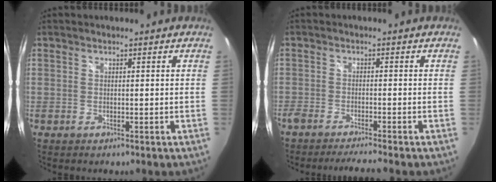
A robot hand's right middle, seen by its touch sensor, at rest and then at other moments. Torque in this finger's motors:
{"motor_torque": [1.12, -1.02, 0.51, 0.18]}